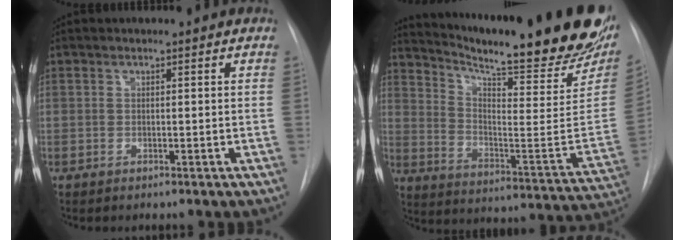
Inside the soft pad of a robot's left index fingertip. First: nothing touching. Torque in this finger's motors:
{"motor_torque": [0.21, -0.76, 0.41, 0.12]}